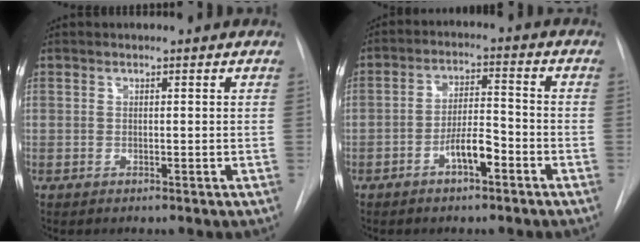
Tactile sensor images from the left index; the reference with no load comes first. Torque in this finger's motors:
{"motor_torque": [0.20, 0.03, 0.14, 0.04]}